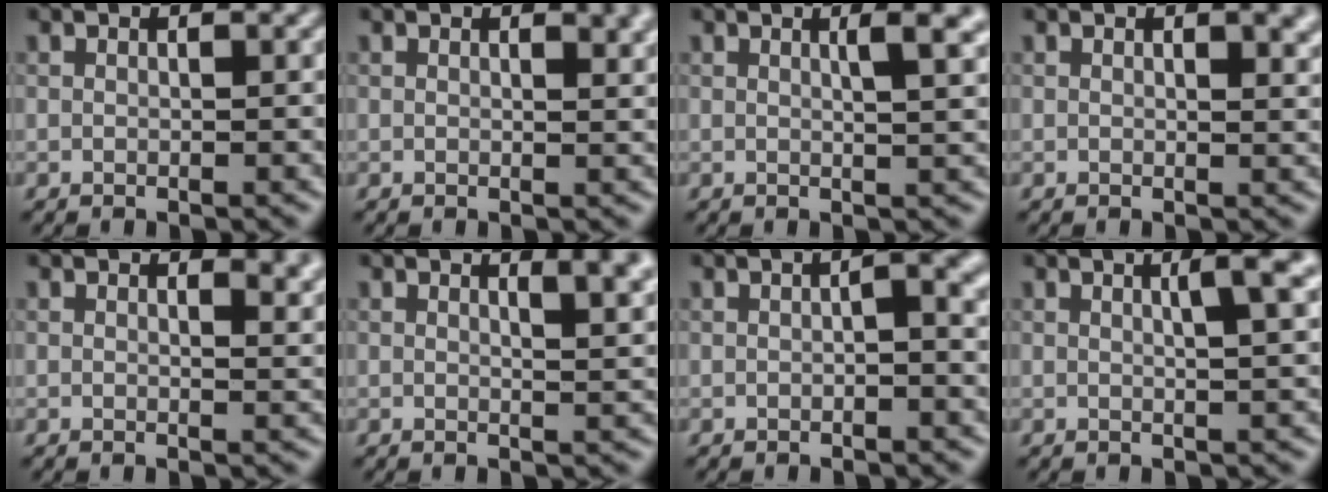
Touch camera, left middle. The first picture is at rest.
{"total": 2.1, "force": [1.2, 0.7, 1.6], "torque": [-0.010, 0.002, 0.017]}
{"total": 3.6, "force": [1.3, 1.1, 3.2], "torque": [-0.025, 0.007, 0.011]}
{"total": 2.4, "force": [1.2, 0.9, 1.9], "torque": [-0.015, 0.000, 0.018]}
{"total": 2.4, "force": [1.5, 0.9, 1.7], "torque": [-0.015, -0.003, 0.023]}
{"total": 4.4, "force": [2.2, 1.7, 3.4], "torque": [-0.016, 0.009, 0.022]}
{"total": 2.2, "force": [0.0, 0.4, 2.1], "torque": [-0.032, 0.005, -0.001]}
{"total": 3.3, "force": [1.2, 0.6, 3.0], "torque": [-0.034, 0.005, 0.016]}